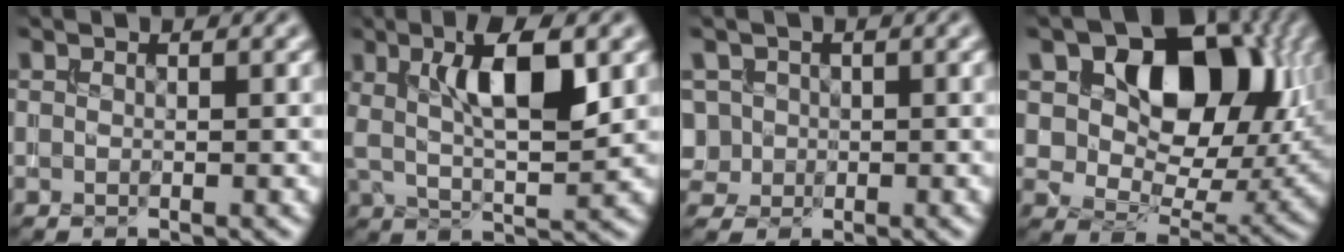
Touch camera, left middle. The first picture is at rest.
{"total": 7.2, "force": [2.1, 2.1, 6.6], "torque": [-0.117, 0.005, 0.036]}
{"total": 3.3, "force": [0.0, 3.2, 0.9], "torque": [-0.017, 0.021, 0.001]}
{"total": 12.9, "force": [4.8, 8.2, 8.8], "torque": [-0.111, -0.002, 0.076]}